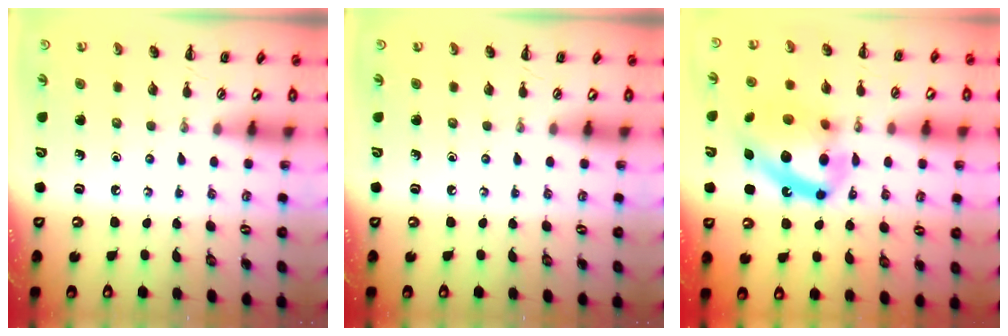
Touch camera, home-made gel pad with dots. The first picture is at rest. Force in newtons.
{"total": 0.0}
{"total": 16.9, "press": 16.6, "slide": 2.9}